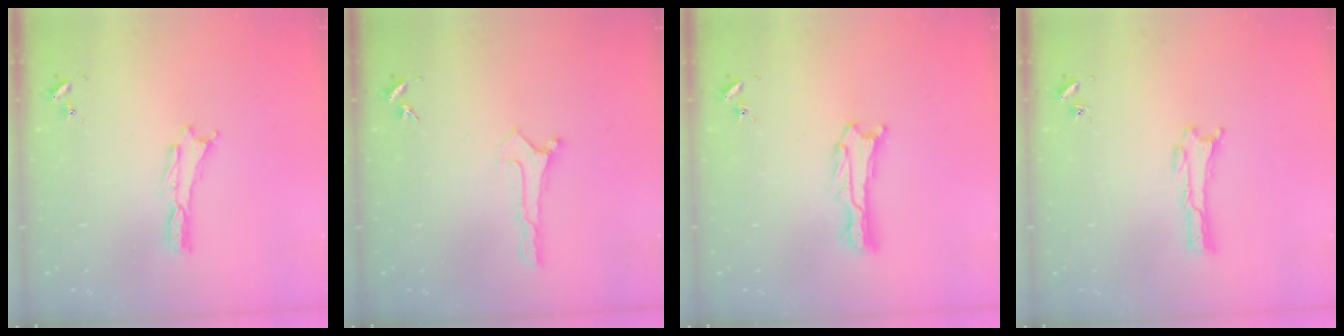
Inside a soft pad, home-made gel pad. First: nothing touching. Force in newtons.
{"total": 0.0}
{"total": 0.9, "press": 0.9, "slide": 0.1}
{"total": 0.0}